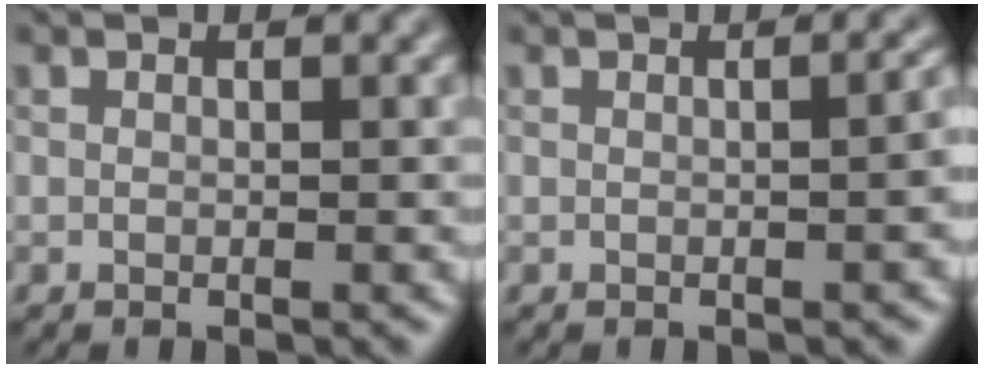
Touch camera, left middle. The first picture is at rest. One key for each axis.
{"total": 2.8, "fx": -0.3, "fy": 1.2, "fz": 2.5, "tx": -0.015, "ty": 0.007, "tz": 0.000}